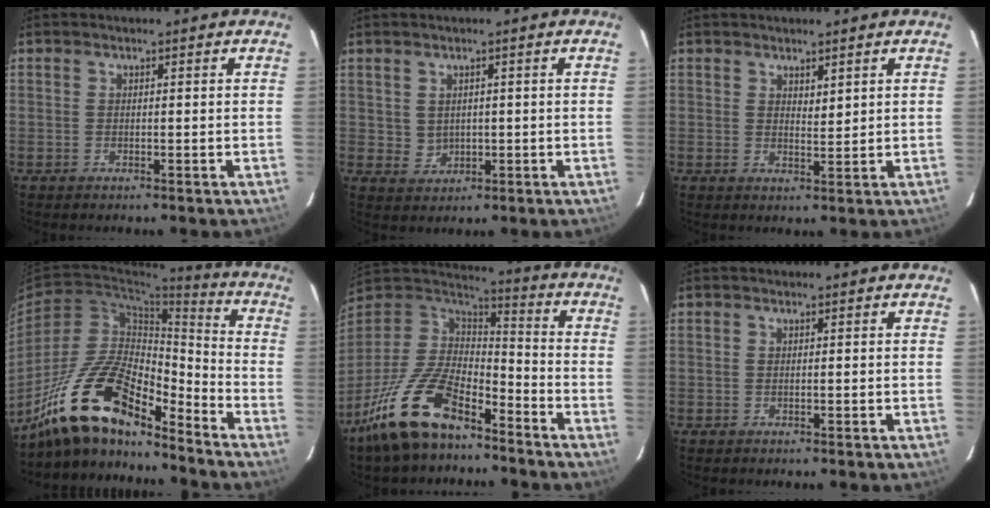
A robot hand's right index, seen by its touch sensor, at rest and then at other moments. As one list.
[{"total": 2.5, "force": [0.3, 2.2, 1.1], "torque": [-0.022, -0.002, 0.013]}, {"total": 1.8, "force": [1.2, 0.6, 1.2], "torque": [-0.019, -0.006, 0.025]}, {"total": 15.8, "force": [-12.5, 4.6, 8.4], "torque": [-0.151, 0.021, -0.226]}, {"total": 16.2, "force": [-11.2, 6.1, 10.1], "torque": [-0.206, 0.007, -0.210]}, {"total": 0.0}]